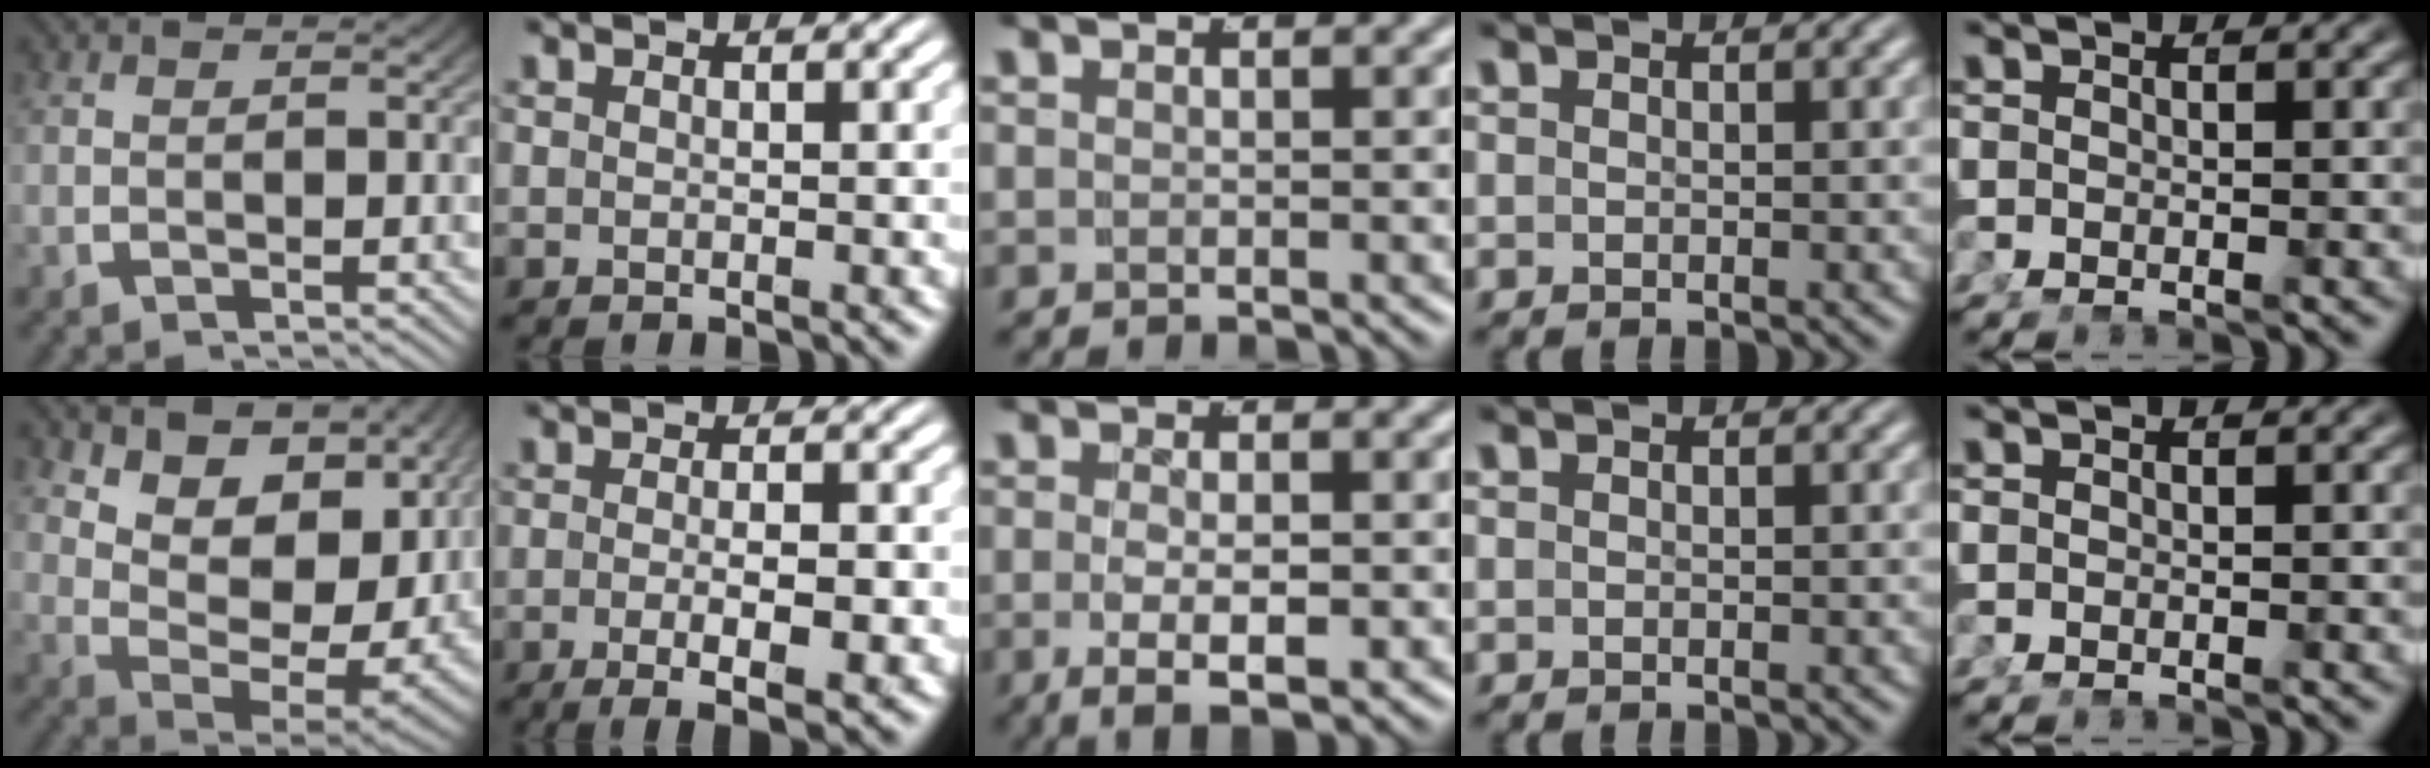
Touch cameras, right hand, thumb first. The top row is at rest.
{"thumb": {"total": 12.2, "force": [2.5, 7.4, 9.3], "torque": [-0.168, -0.030, 0.051]}, "index": {"total": 5.3, "force": [-2.9, 1.3, 4.3], "torque": [-0.067, -0.016, -0.038]}, "middle": {"total": 4.4, "force": [-1.8, 1.4, 3.8], "torque": [-0.073, -0.023, -0.013]}}